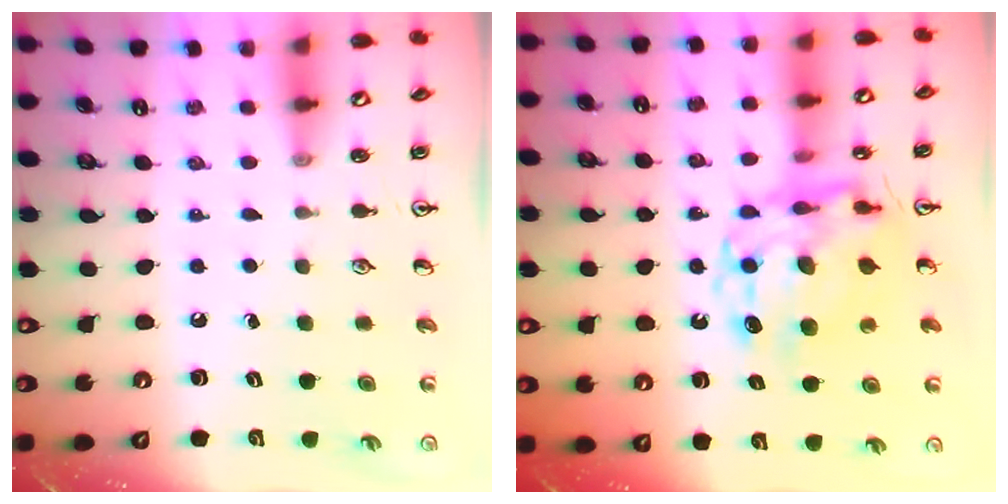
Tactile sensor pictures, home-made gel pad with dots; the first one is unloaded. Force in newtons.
{"total": 12.6, "press": 12.6, "slide": 1.1}